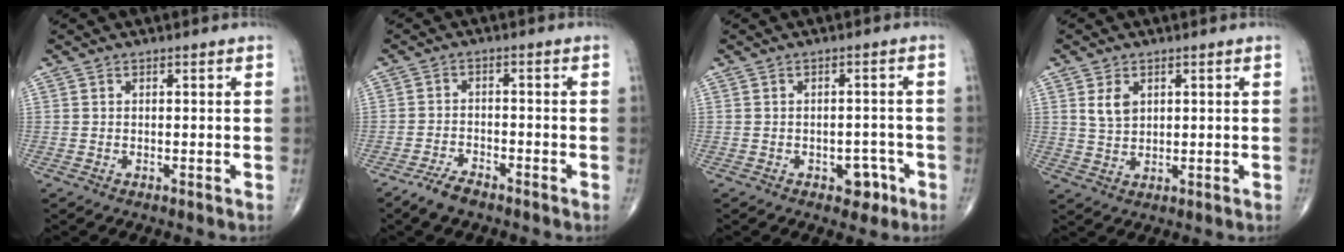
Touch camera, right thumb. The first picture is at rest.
{"total": 4.2, "force": [-3.4, 1.3, 2.1], "torque": [-0.045, 0.011, -0.066]}
{"total": 3.8, "force": [-1.9, 2.5, 2.1], "torque": [-0.003, 0.016, -0.023]}
{"total": 4.0, "force": [1.6, 2.7, 2.6], "torque": [-0.039, -0.010, 0.036]}